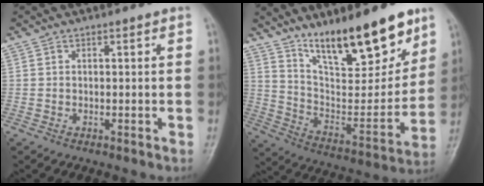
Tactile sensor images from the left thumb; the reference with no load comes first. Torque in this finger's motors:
{"motor_torque": [1.09, 0.73, 1.13, -1.65, 0.41]}